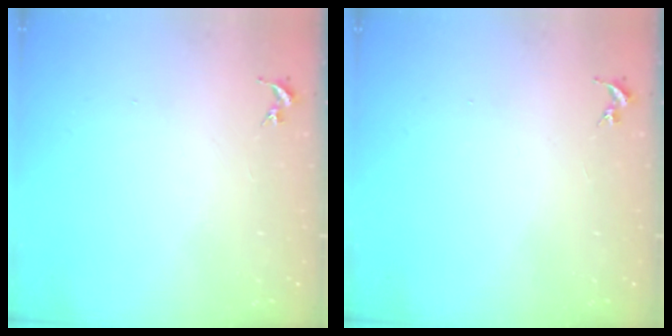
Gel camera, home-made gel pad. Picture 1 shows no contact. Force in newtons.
{"total": 0.0}